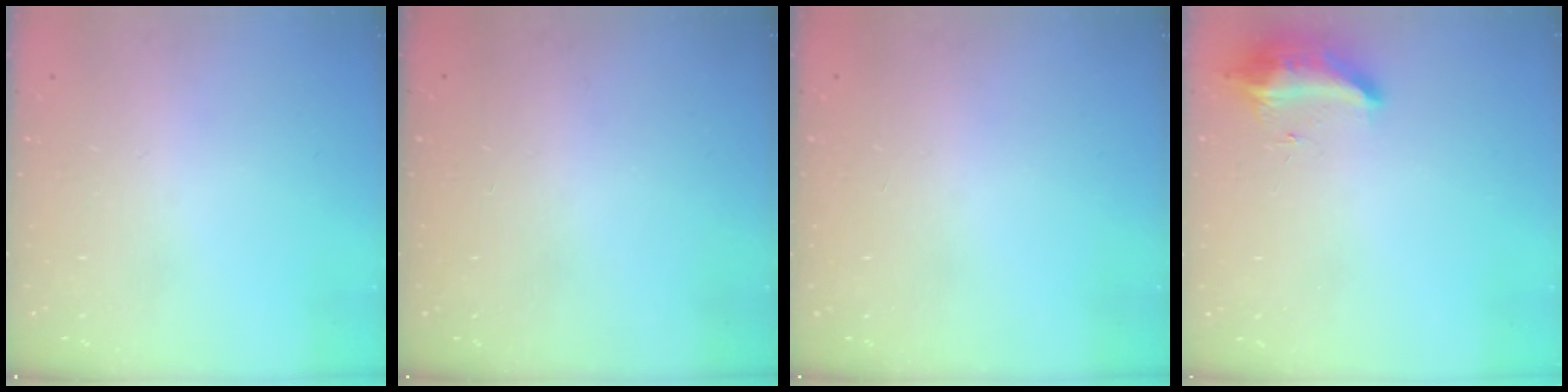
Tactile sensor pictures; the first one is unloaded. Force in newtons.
{"total": 0.0}
{"total": 0.0}
{"total": 9.1, "press": 9.1, "slide": 0.0}